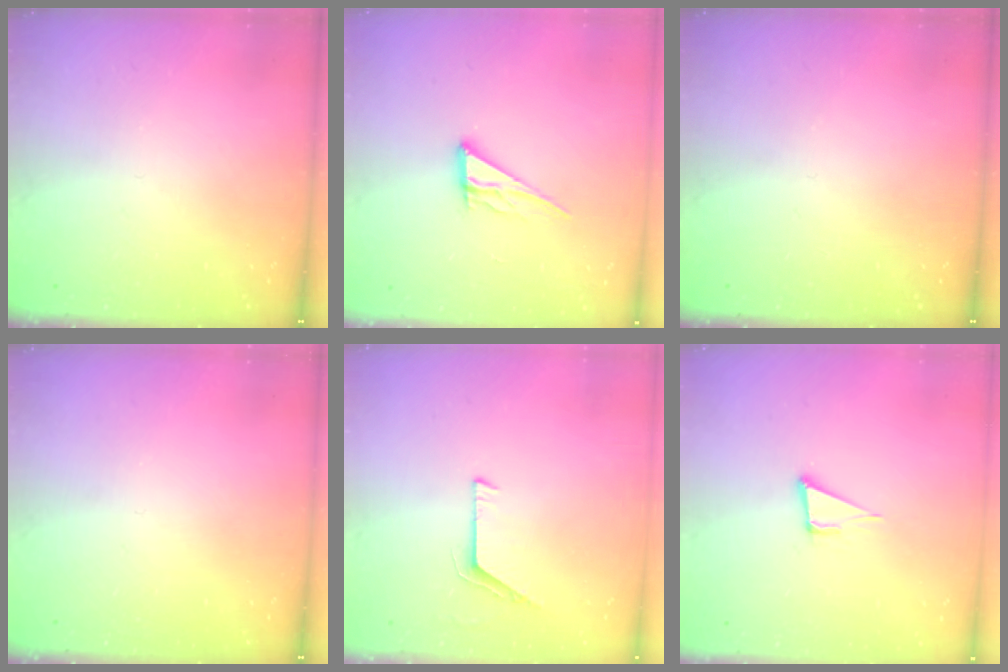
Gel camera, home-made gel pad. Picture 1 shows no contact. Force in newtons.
{"total": 9.3, "press": 9.2, "slide": 0.9}
{"total": 0.0}
{"total": 0.0}
{"total": 6.1, "press": 6.0, "slide": 0.6}
{"total": 5.1, "press": 4.3, "slide": 2.8}